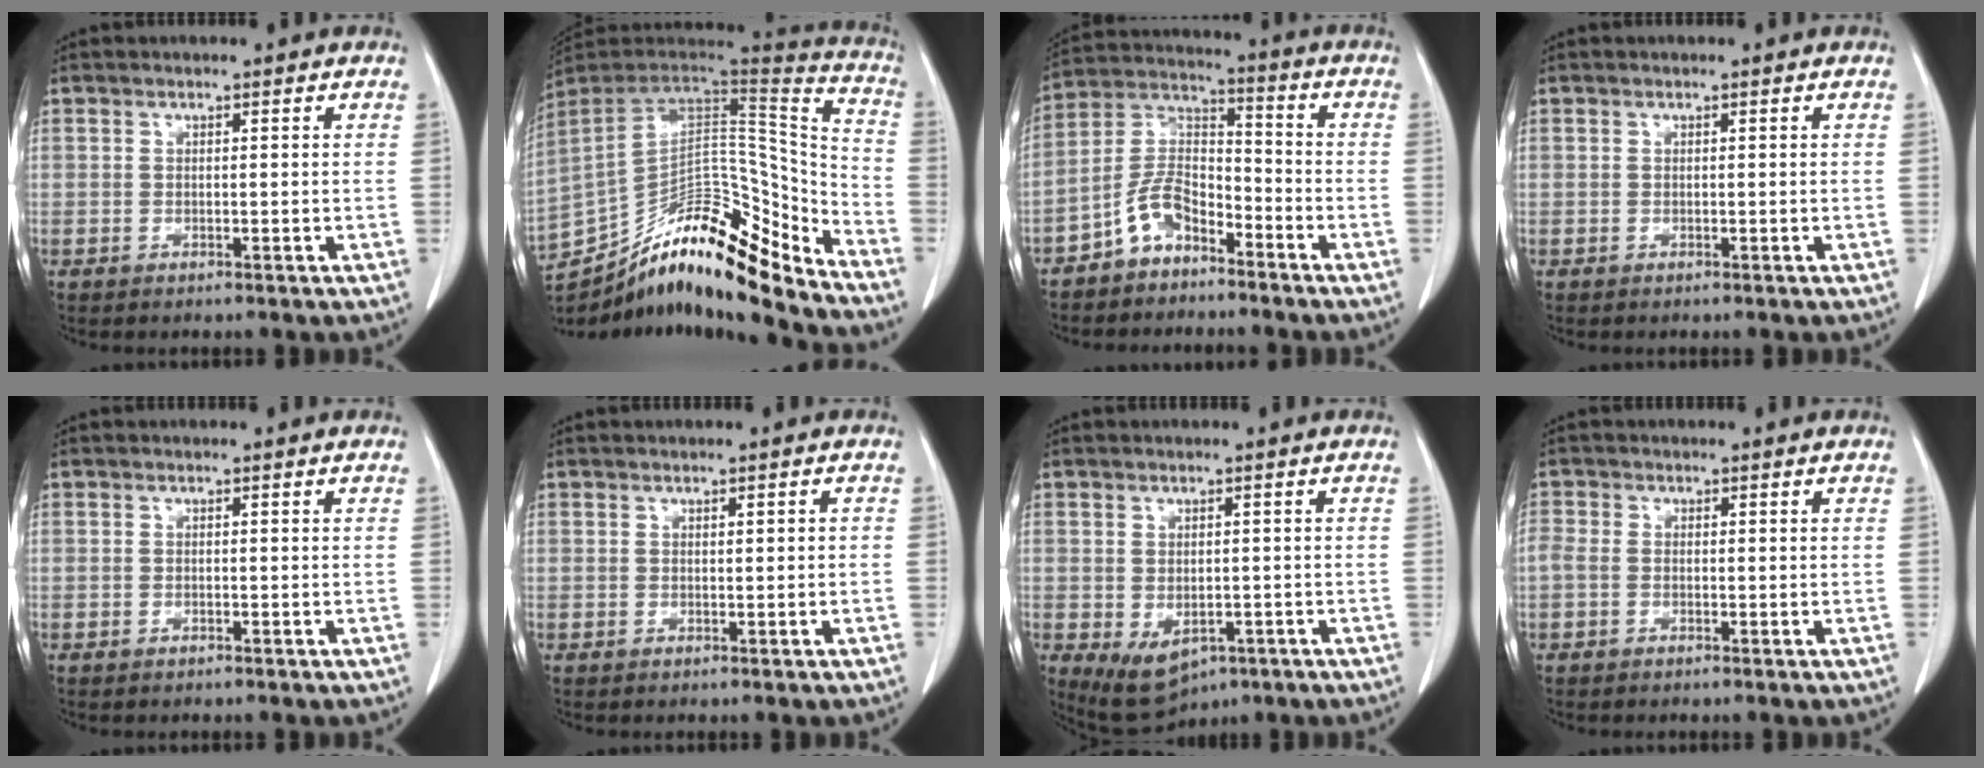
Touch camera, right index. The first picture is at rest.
{"total": 24.3, "force": [-19.5, 5.4, 13.4], "torque": [-0.240, 0.026, -0.317]}
{"total": 7.8, "force": [-5.3, 3.9, 4.2], "torque": [-0.090, 0.021, -0.107]}
{"total": 0.0}
{"total": 0.0}
{"total": 0.6, "force": [0.1, 0.2, 0.6], "torque": [-0.009, 0.001, 0.003]}
{"total": 6.5, "force": [-2.7, 4.1, 4.2], "torque": [-0.066, -0.008, -0.027]}
{"total": 1.6, "force": [-0.3, 1.0, 1.2], "torque": [-0.035, 0.007, -0.006]}